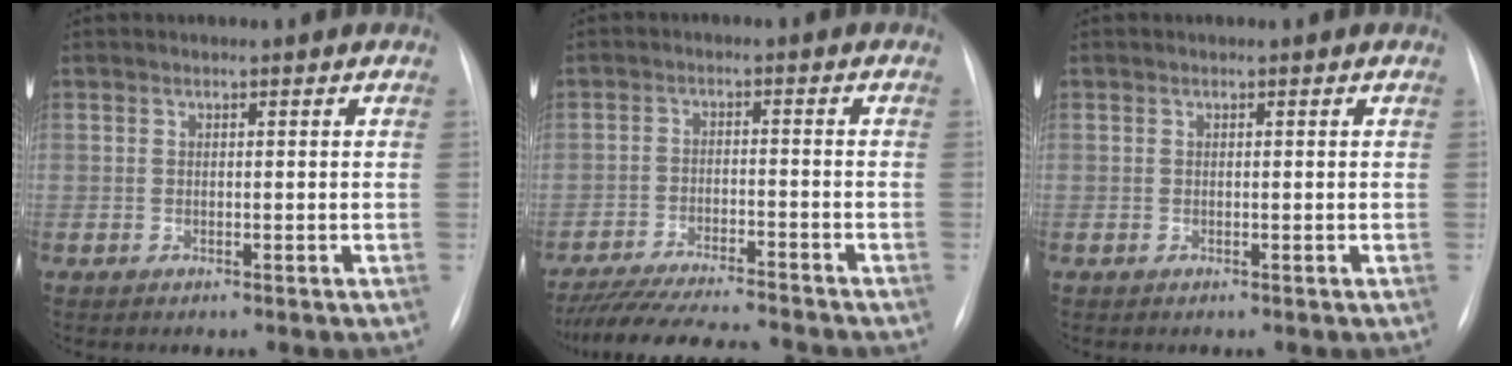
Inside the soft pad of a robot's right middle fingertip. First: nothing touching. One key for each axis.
{"total": 13.8, "fx": -12.4, "fy": 0.6, "fz": 6.0, "tx": -0.098, "ty": -0.019, "tz": -0.193}
{"total": 0.0}